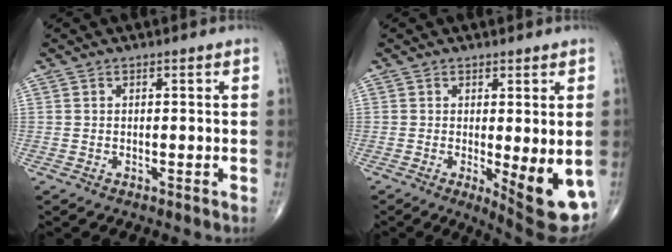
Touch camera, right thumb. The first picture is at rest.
{"total": 10.5, "force": [-2.3, 2.9, 9.8], "torque": [-0.119, -0.023, -0.023]}